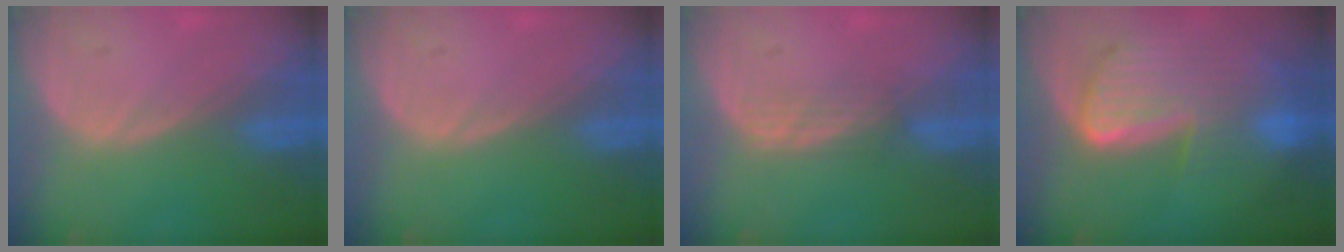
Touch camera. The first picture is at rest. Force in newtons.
{"total": 0.0}
{"total": 2.4, "press": 2.3, "slide": 0.8}
{"total": 9.8, "press": 8.2, "slide": 5.2}